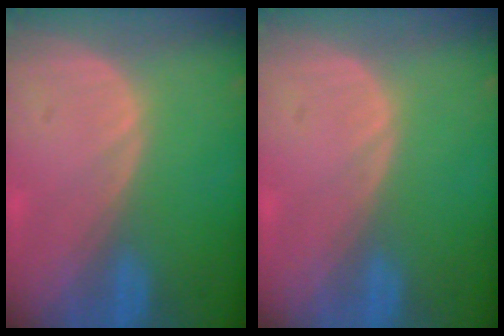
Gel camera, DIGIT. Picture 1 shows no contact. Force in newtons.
{"total": 0.0}